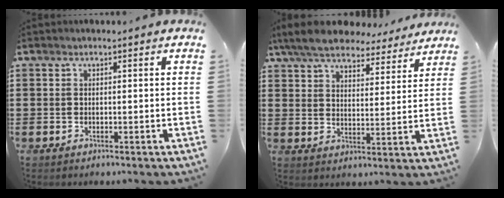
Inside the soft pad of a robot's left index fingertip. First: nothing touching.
{"total": 7.2, "force": [6.7, 1.4, 2.4], "torque": [-0.076, -0.026, 0.120]}